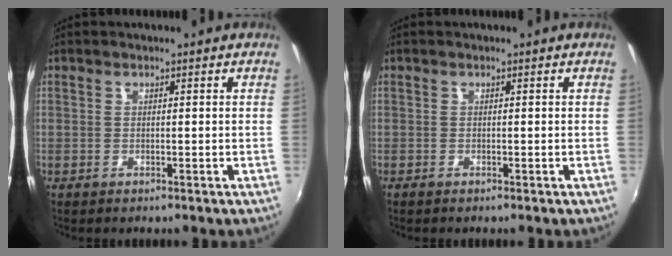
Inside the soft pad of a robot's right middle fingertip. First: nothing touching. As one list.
[{"total": 0.0}]